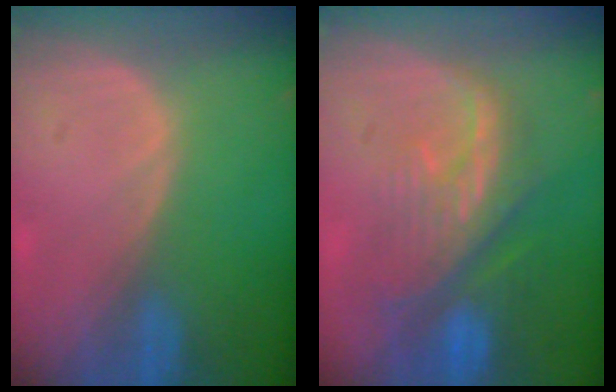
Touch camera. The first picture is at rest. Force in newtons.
{"total": 10.2, "press": 8.9, "slide": 4.9}